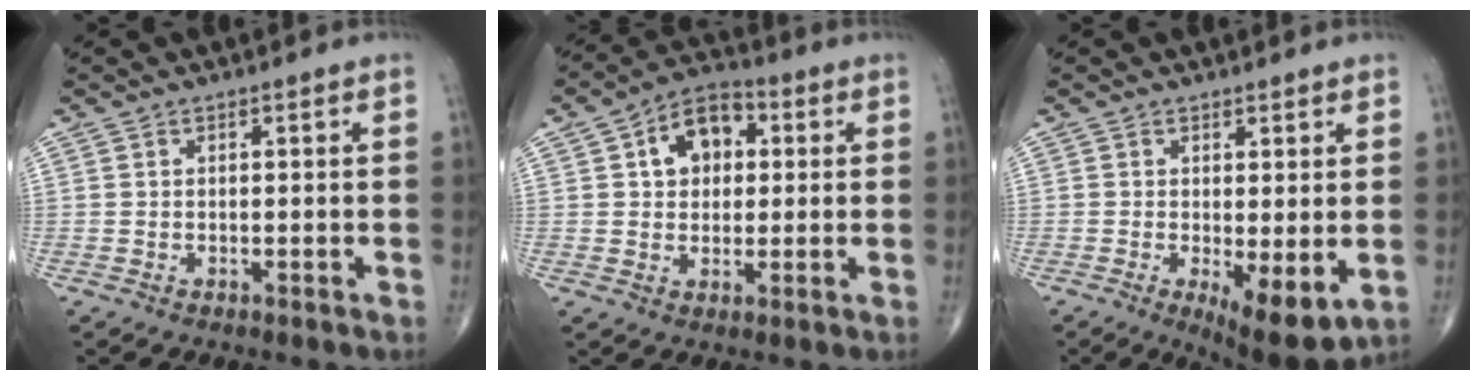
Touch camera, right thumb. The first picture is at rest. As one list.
[{"total": 9.8, "force": [2.4, 6.9, 6.6], "torque": [-0.079, 0.014, 0.030]}, {"total": 8.2, "force": [-1.6, 2.7, 7.6], "torque": [-0.113, -0.025, -0.017]}]